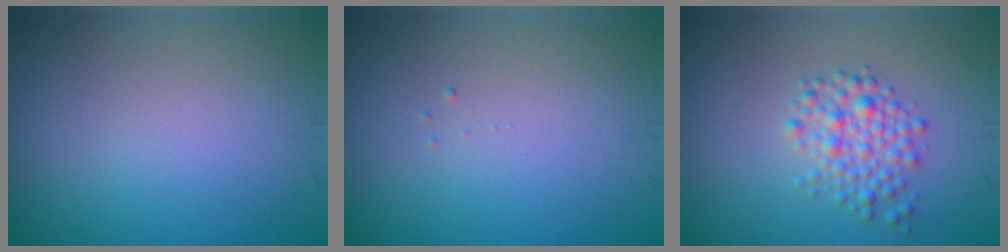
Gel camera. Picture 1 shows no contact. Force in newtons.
{"total": 0.0}
{"total": 2.8, "press": 2.8, "slide": 0.1}